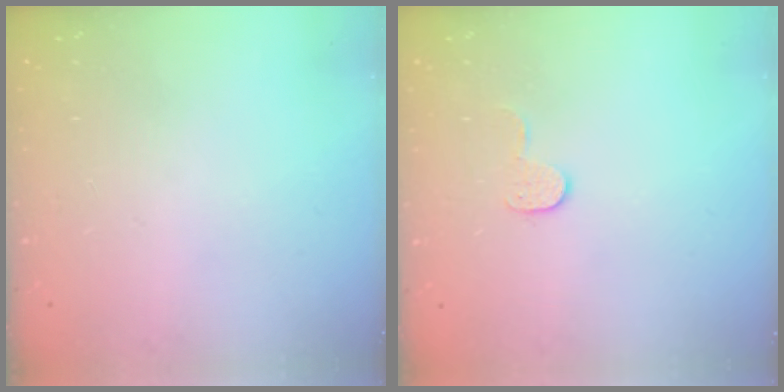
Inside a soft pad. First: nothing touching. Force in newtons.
{"total": 5.7, "press": 5.7, "slide": 0.3}